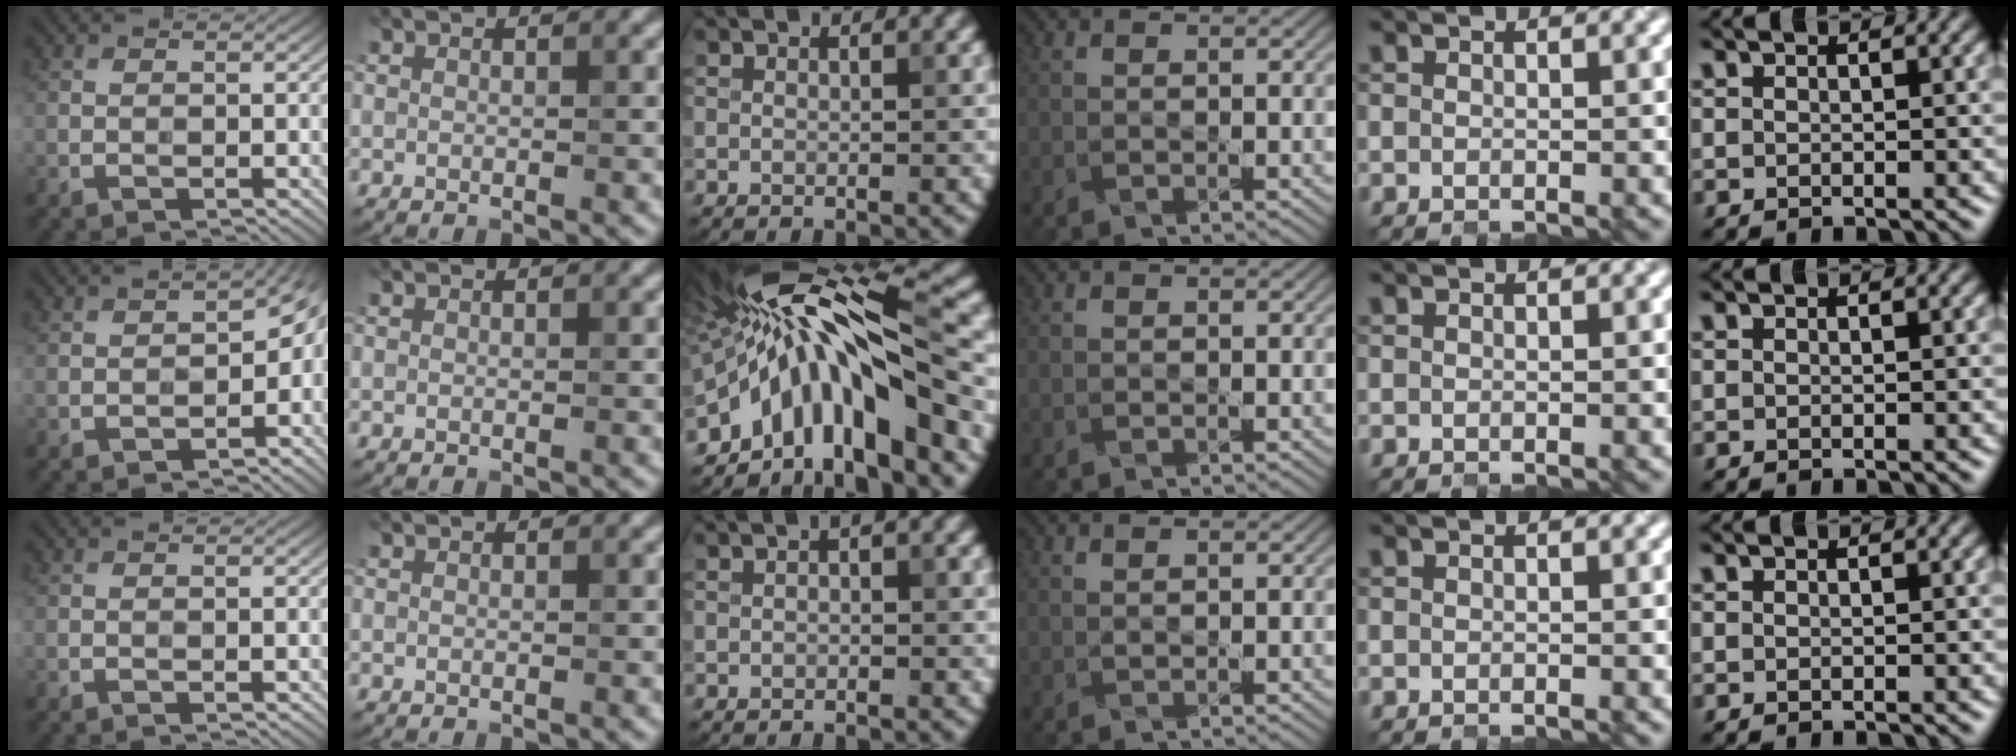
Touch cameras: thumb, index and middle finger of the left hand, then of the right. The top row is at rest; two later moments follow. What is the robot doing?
{"motion": "close", "object": "stapler"}